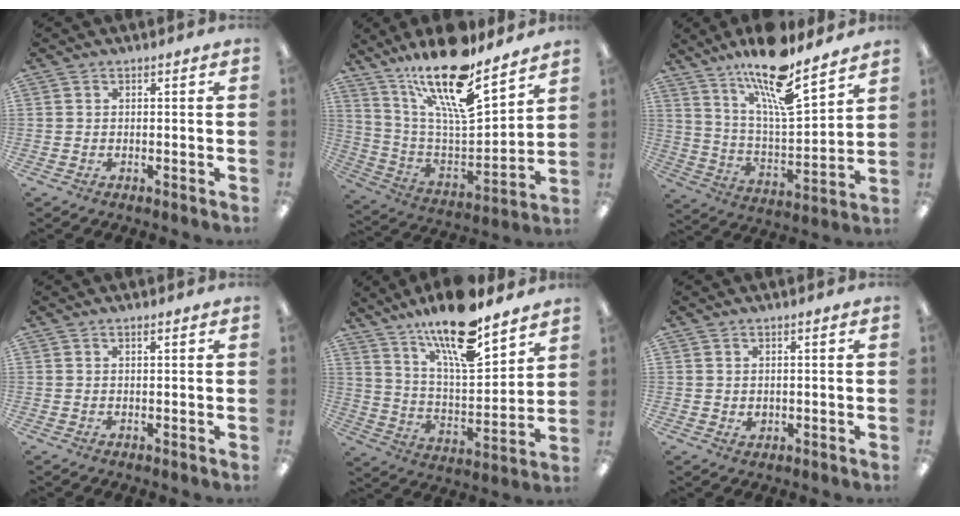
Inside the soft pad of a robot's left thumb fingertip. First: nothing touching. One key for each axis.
{"total": 21.6, "fx": 15.9, "fy": 5.8, "fz": 13.3, "tx": -0.239, "ty": -0.105, "tz": 0.270}
{"total": 17.0, "fx": 13.5, "fy": 3.6, "fz": 9.7, "tx": -0.175, "ty": -0.088, "tz": 0.227}
{"total": 0.7, "fx": 0.6, "fy": 0.1, "fz": 0.4, "tx": -0.009, "ty": 0.001, "tz": 0.010}
{"total": 18.3, "fx": 14.0, "fy": 4.9, "fz": 10.7, "tx": -0.186, "ty": -0.086, "tz": 0.234}
{"total": 1.2, "fx": 0.7, "fy": 0.8, "fz": 0.5, "tx": -0.011, "ty": 0.002, "tz": 0.012}